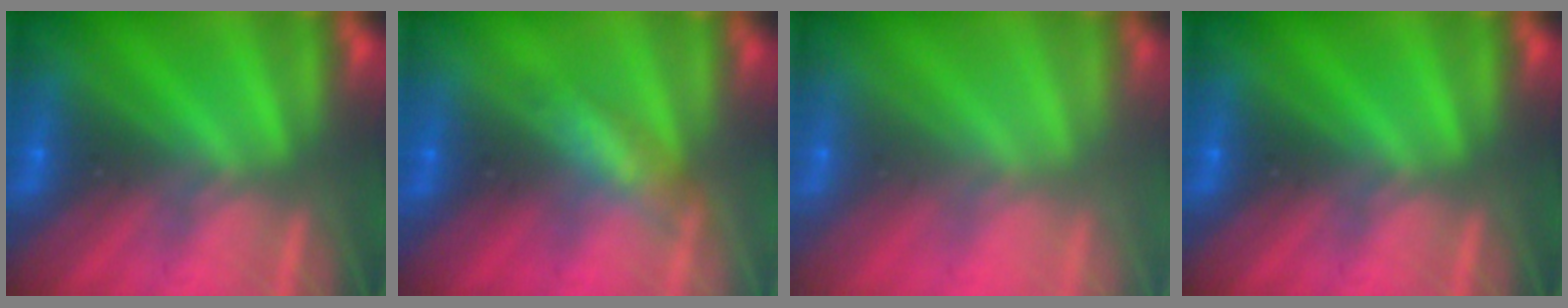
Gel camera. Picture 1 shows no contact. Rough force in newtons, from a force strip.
{"total": 2.7}
{"total": 3.0}
{"total": 0.0}